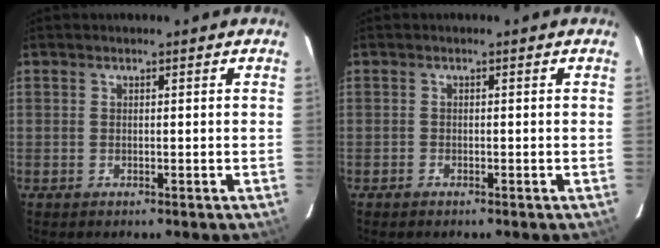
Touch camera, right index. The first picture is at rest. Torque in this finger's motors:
{"motor_torque": [0.07, 0.05, -0.09, -0.01]}